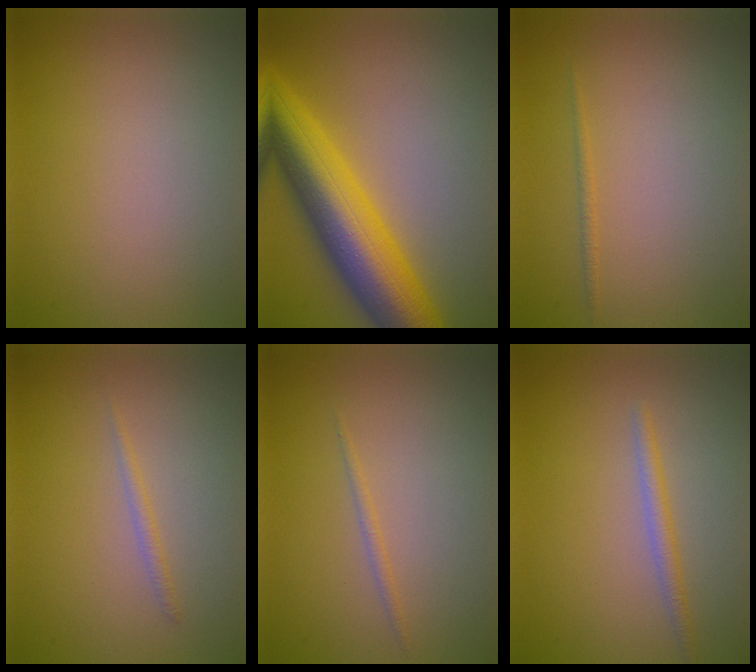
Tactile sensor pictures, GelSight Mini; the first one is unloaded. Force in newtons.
{"total": 11.3, "press": 11.3, "slide": 0.3}
{"total": 0.6, "press": 0.6, "slide": 0.1}
{"total": 0.9, "press": 0.9, "slide": 0.1}
{"total": 0.8, "press": 0.8, "slide": 0.1}
{"total": 1.6, "press": 1.6, "slide": 0.0}